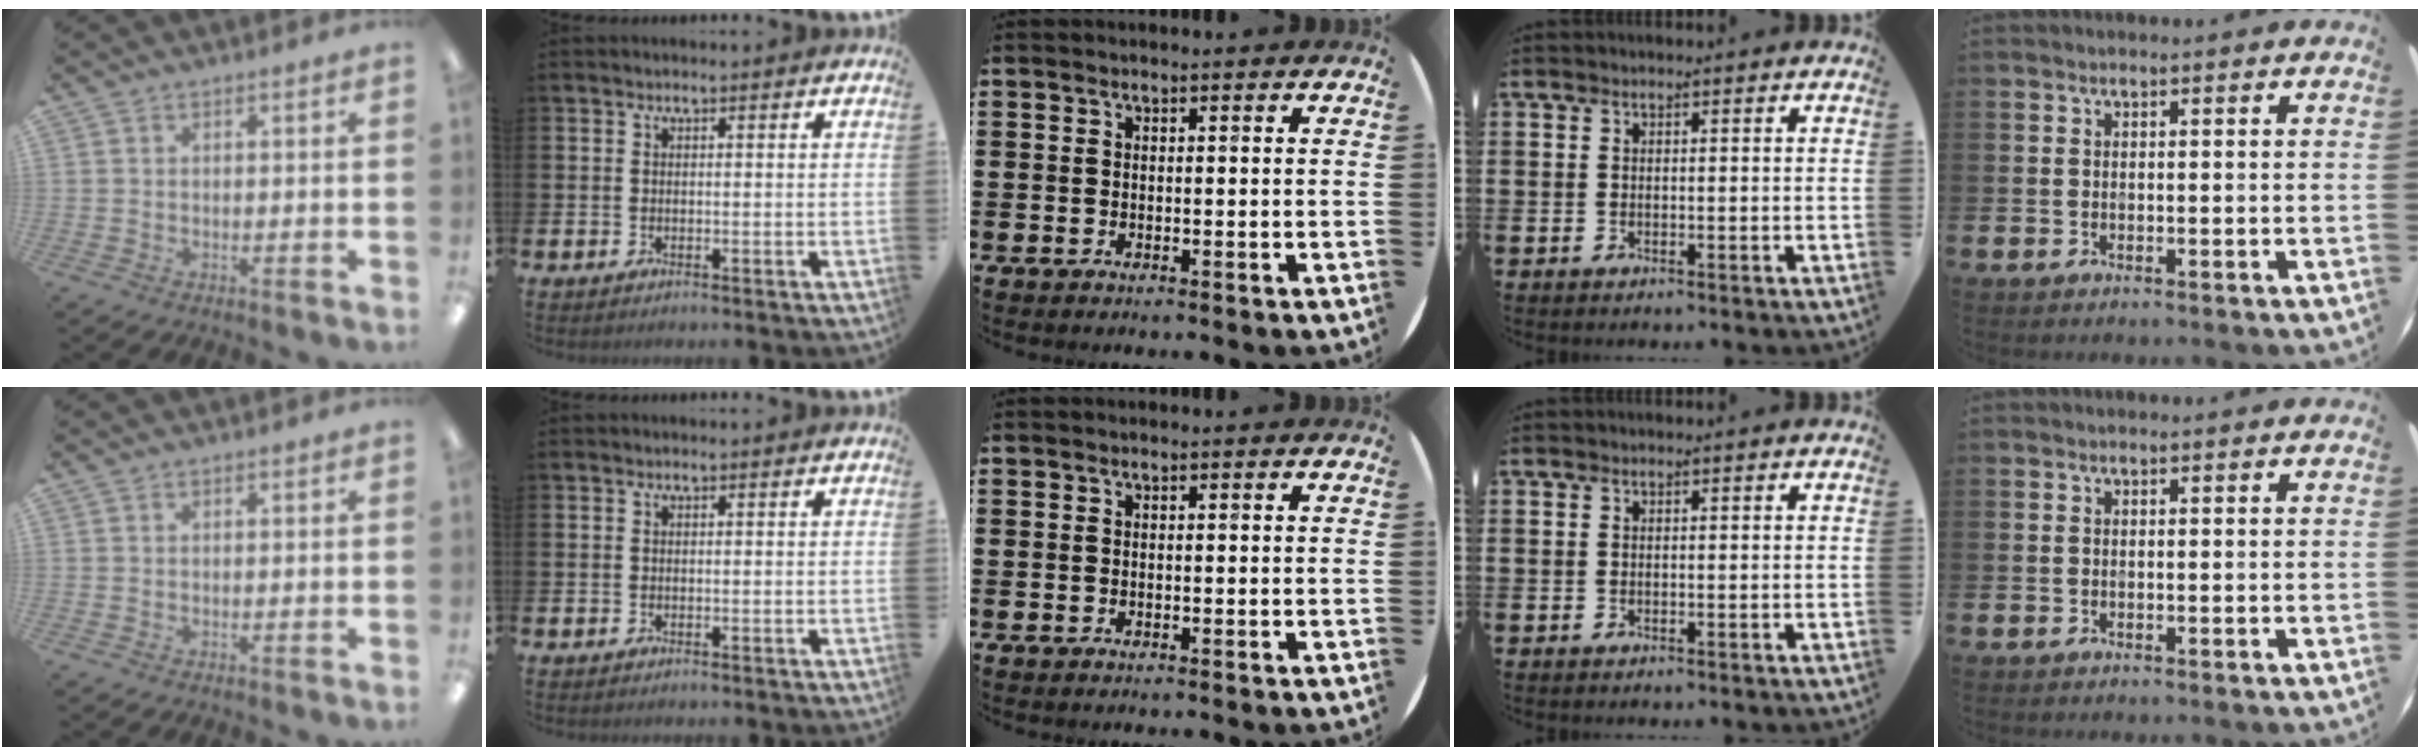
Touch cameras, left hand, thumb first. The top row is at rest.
{}